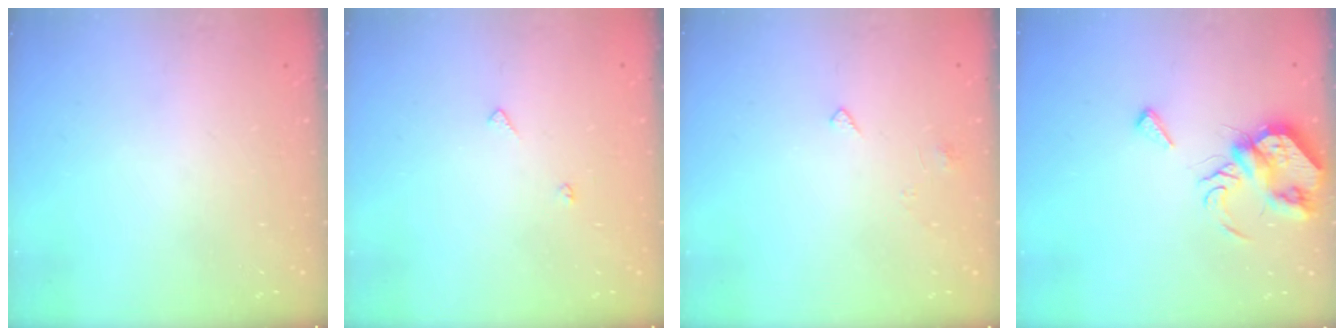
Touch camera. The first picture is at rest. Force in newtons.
{"total": 4.8, "press": 4.8, "slide": 0.3}
{"total": 2.8, "press": 2.8, "slide": 0.4}
{"total": 8.4, "press": 8.3, "slide": 0.6}